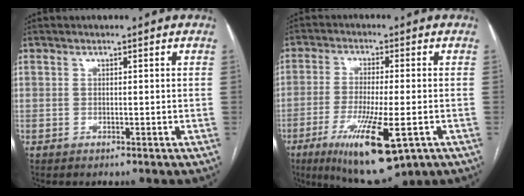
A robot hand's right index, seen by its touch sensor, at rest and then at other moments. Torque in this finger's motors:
{"motor_torque": [1.19, -0.31, 0.75, 0.18]}